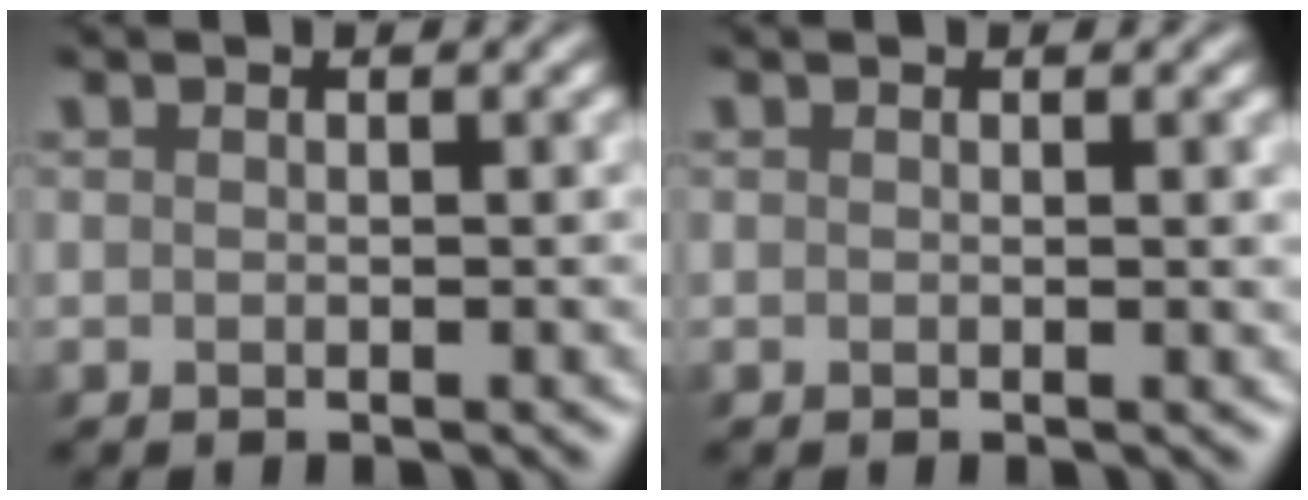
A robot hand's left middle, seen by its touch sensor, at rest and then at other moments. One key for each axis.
{"total": 0.6, "fx": 0.1, "fy": 0.1, "fz": 0.6, "tx": -0.008, "ty": -0.003, "tz": 0.000}